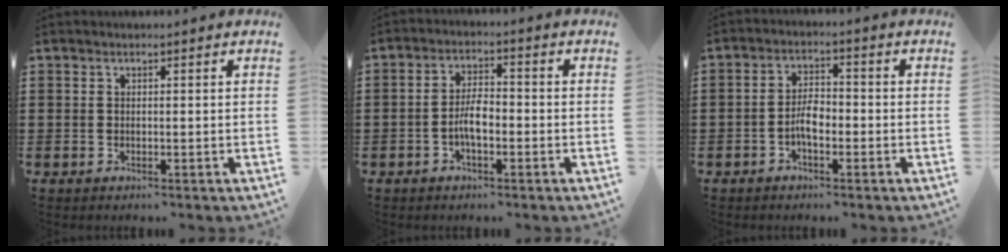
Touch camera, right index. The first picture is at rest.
{"total": 4.5, "force": [-1.4, 1.8, 4.0], "torque": [-0.083, 0.003, -0.029]}
{"total": 3.9, "force": [-1.3, 1.7, 3.3], "torque": [-0.065, 0.005, -0.026]}